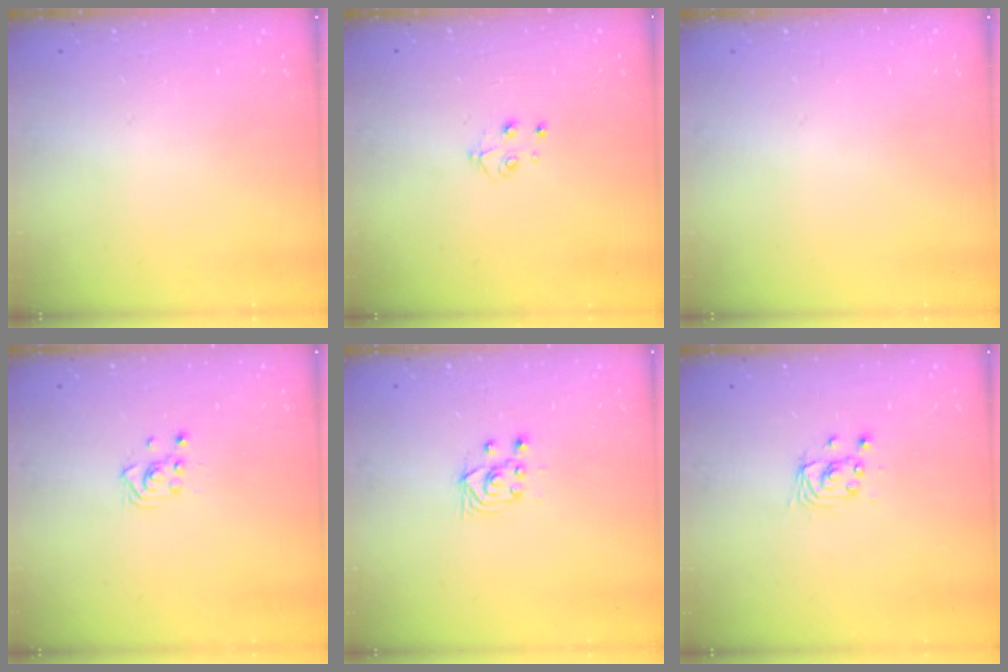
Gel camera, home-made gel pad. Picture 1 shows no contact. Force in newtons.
{"total": 3.4, "press": 3.4, "slide": 0.4}
{"total": 0.0}
{"total": 2.8, "press": 2.8, "slide": 0.3}
{"total": 3.5, "press": 3.2, "slide": 1.3}
{"total": 2.9, "press": 2.9, "slide": 0.0}